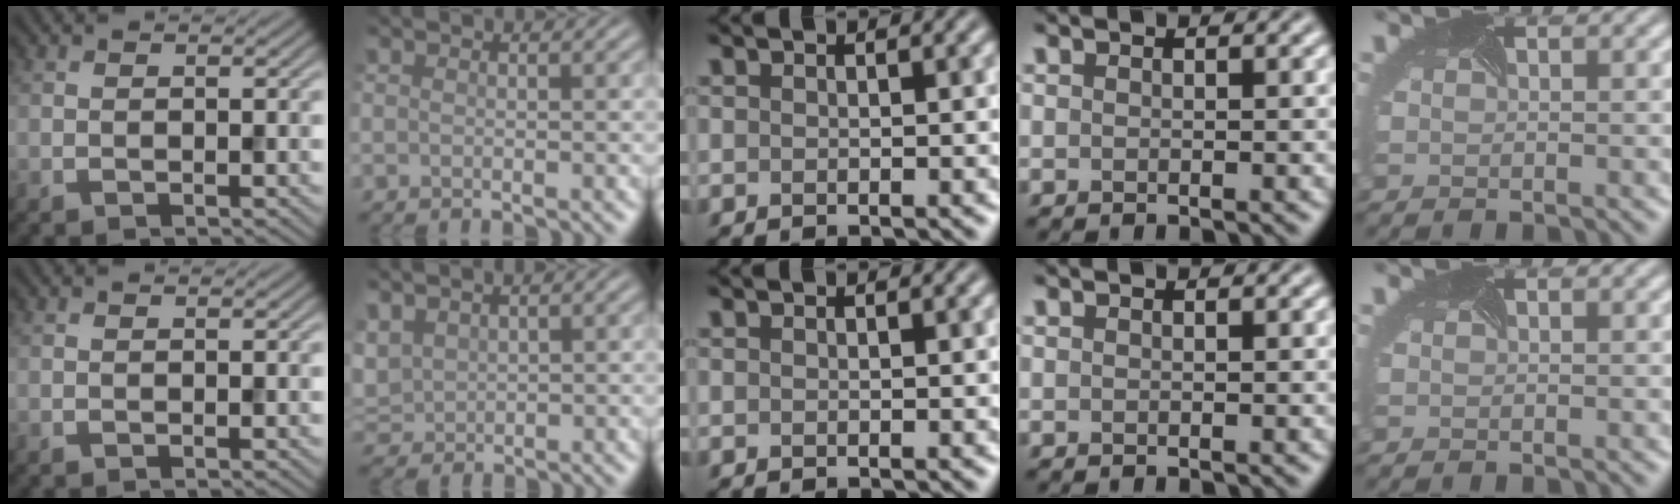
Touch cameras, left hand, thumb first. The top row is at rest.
{"index": {"total": 2.7, "force": [1.5, 1.8, 1.4], "torque": [-0.046, 0.007, 0.031]}}